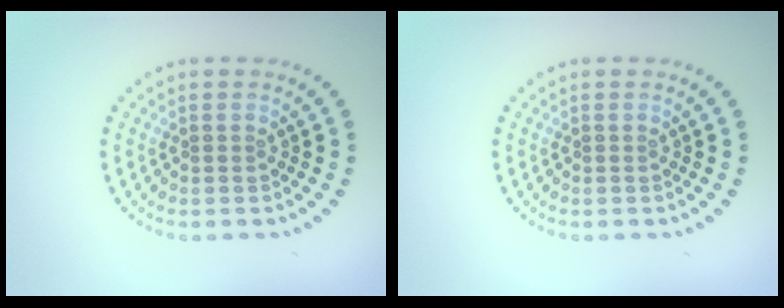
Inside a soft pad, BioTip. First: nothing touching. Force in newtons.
{"total": 0.0}